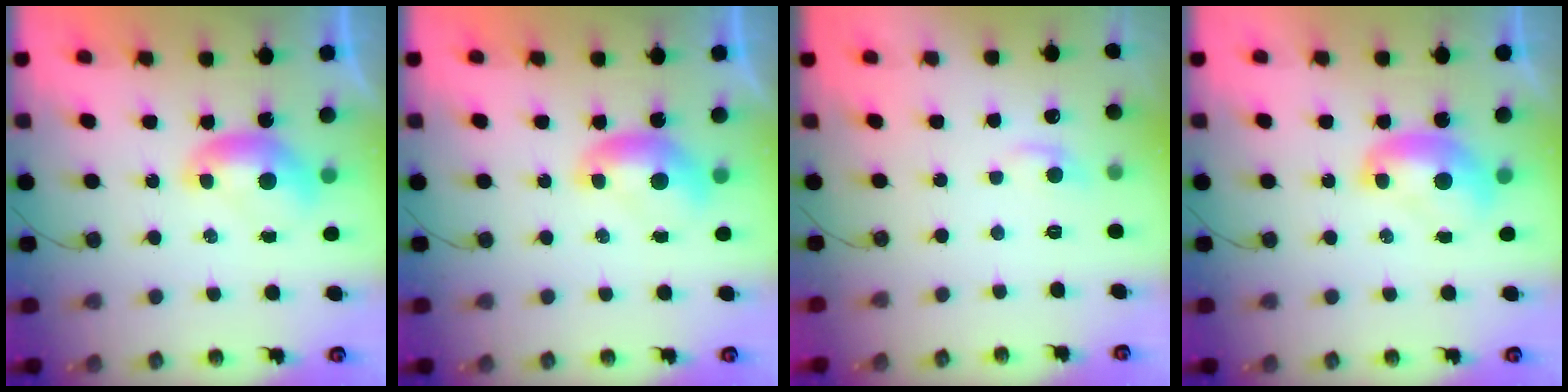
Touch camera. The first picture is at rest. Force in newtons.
{"total": 0.0}
{"total": 0.8, "press": 0.3, "slide": 0.7}
{"total": 1.8, "press": 1.8, "slide": 0.2}